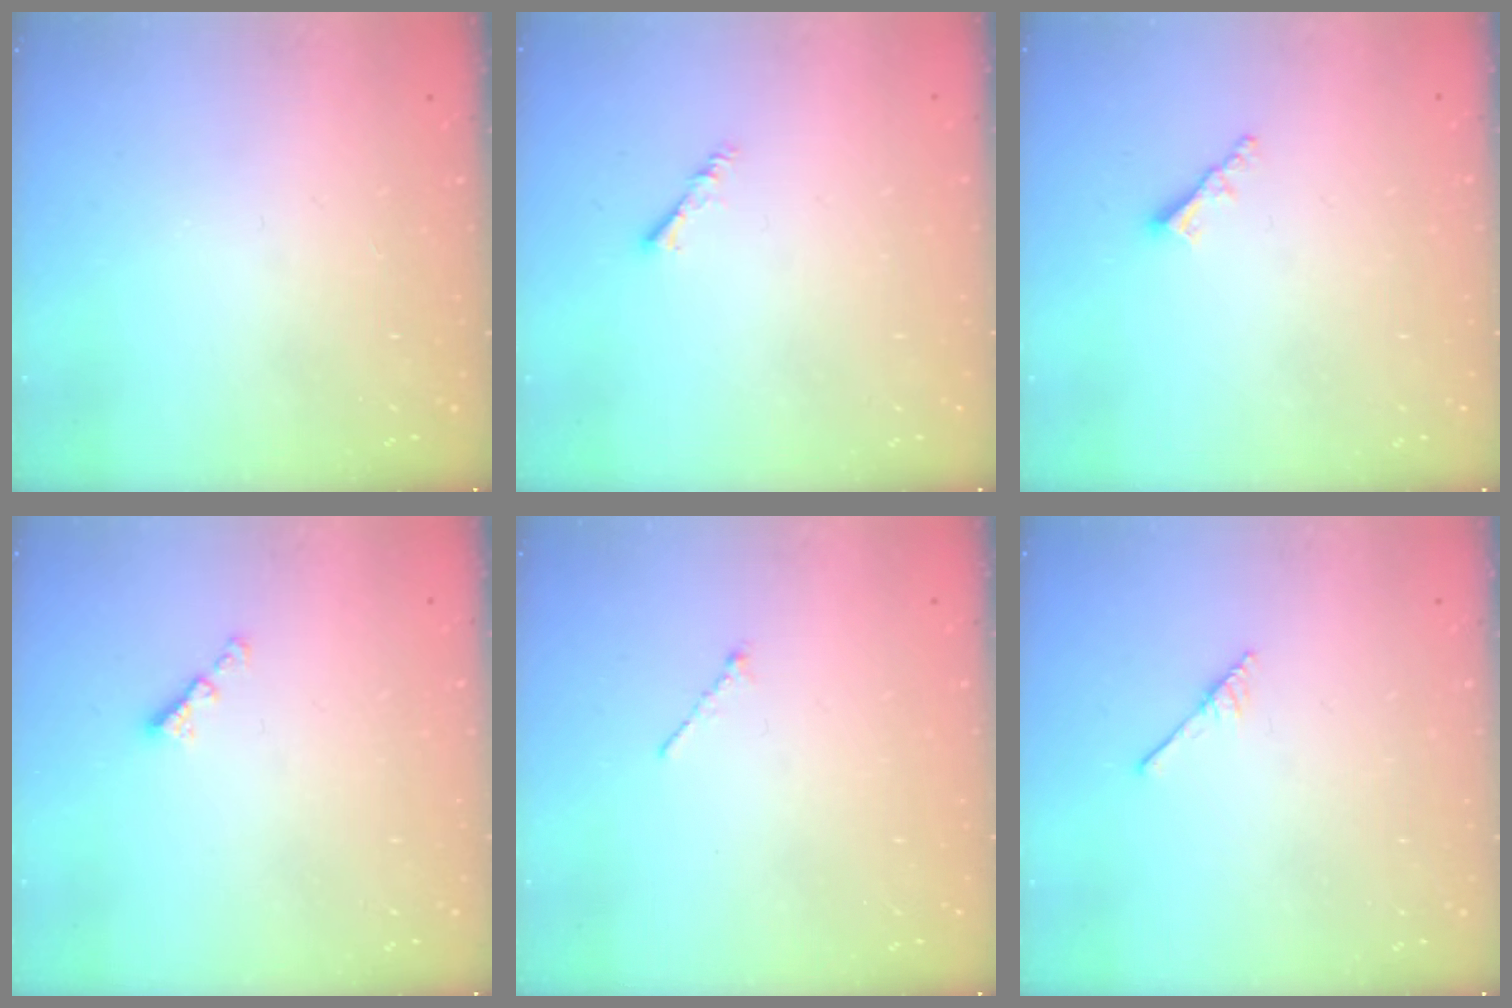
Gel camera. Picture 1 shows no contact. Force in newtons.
{"total": 1.5, "press": 1.5, "slide": 0.4}
{"total": 2.3, "press": 2.3, "slide": 0.3}
{"total": 2.1, "press": 2.0, "slide": 0.6}
{"total": 1.2, "press": 1.2, "slide": 0.4}
{"total": 2.9, "press": 2.9, "slide": 0.3}